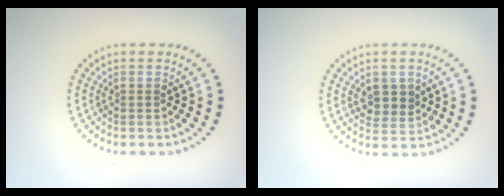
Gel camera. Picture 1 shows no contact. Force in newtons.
{"total": 2.6, "press": 2.4, "slide": 0.9}